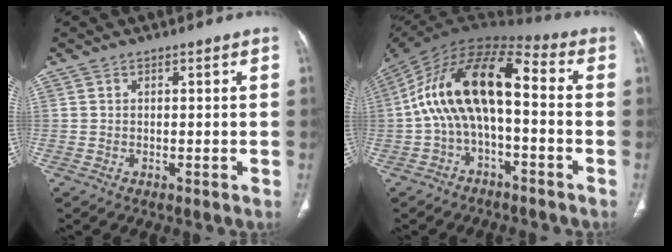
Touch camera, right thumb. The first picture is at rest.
{"total": 16.1, "force": [-1.1, 7.6, 14.2], "torque": [-0.256, 0.066, -0.030]}